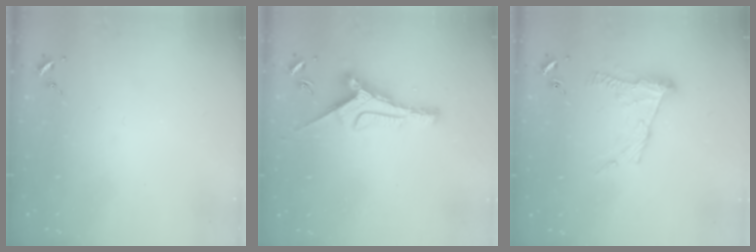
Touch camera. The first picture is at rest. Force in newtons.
{"total": 9.1, "press": 9.1, "slide": 0.2}
{"total": 10.9, "press": 10.9, "slide": 0.9}